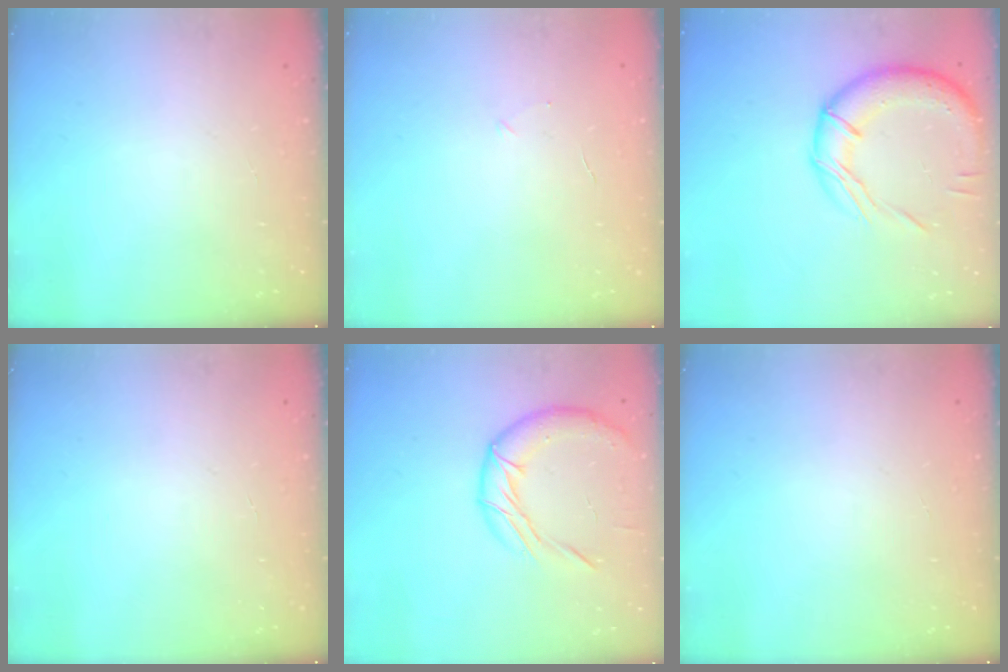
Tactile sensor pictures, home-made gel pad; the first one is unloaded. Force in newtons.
{"total": 2.4, "press": 2.3, "slide": 0.8}
{"total": 17.1, "press": 17.0, "slide": 1.9}
{"total": 0.0}
{"total": 12.8, "press": 12.8, "slide": 0.9}
{"total": 0.0}